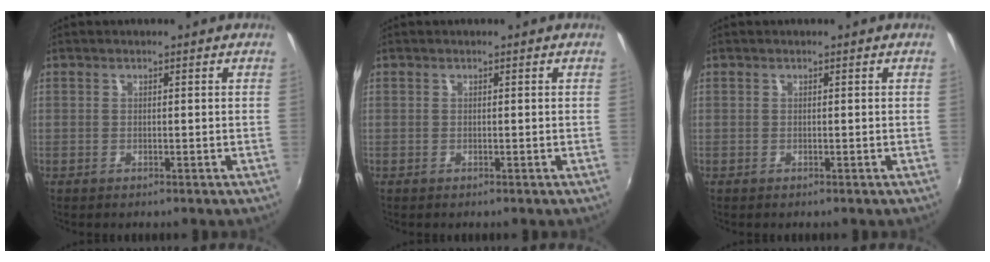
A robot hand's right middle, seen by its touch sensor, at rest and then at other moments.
{"total": 0.0}
{"total": 0.0}